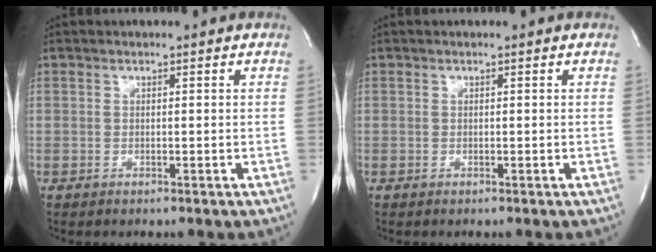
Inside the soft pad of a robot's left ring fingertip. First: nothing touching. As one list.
[{"total": 0.0}]